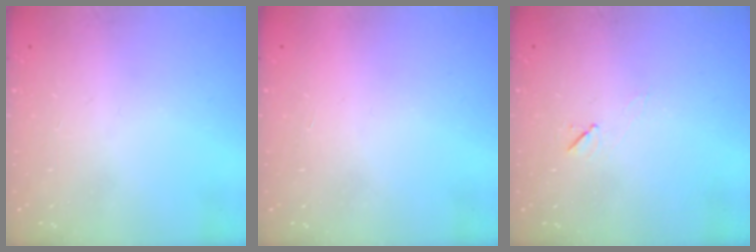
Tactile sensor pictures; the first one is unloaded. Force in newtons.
{"total": 1.7, "press": 1.7, "slide": 0.1}
{"total": 4.8, "press": 4.4, "slide": 2.0}